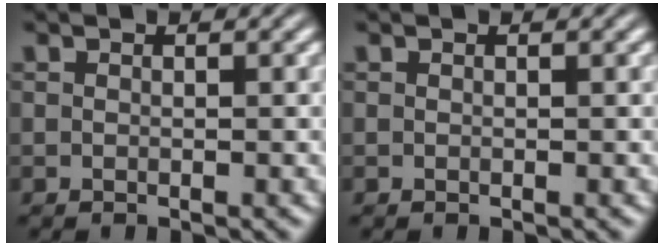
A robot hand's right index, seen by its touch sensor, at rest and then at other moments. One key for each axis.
{"total": 0.0}